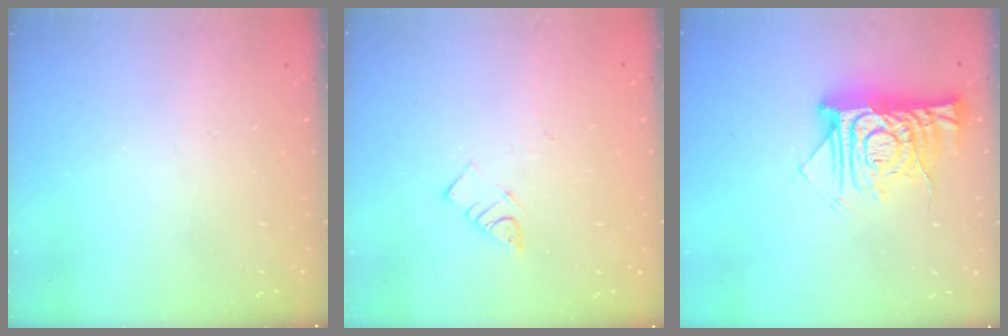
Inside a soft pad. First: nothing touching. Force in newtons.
{"total": 3.9, "press": 3.9, "slide": 0.5}
{"total": 14.7, "press": 14.6, "slide": 1.8}